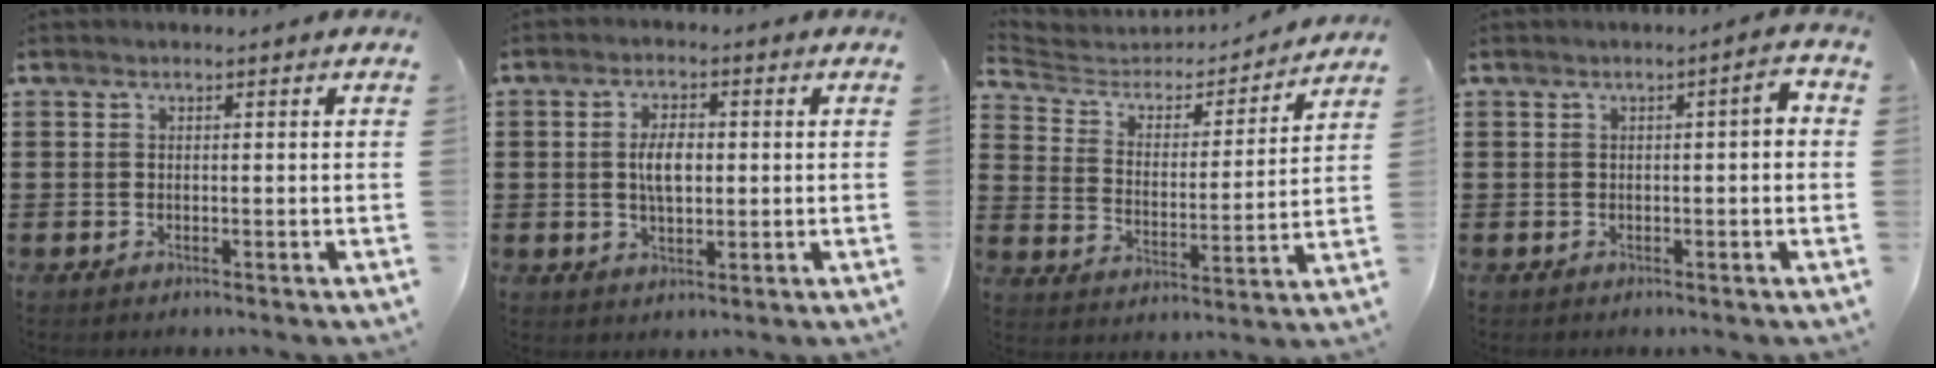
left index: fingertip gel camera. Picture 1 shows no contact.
{"total": 4.4, "force": [0.3, 2.2, 3.9], "torque": [-0.069, 0.004, 0.000]}
{"total": 3.9, "force": [3.5, 1.7, 0.4], "torque": [-0.038, -0.030, 0.051]}
{"total": 2.2, "force": [-0.1, 0.4, 2.2], "torque": [-0.030, -0.002, -0.004]}